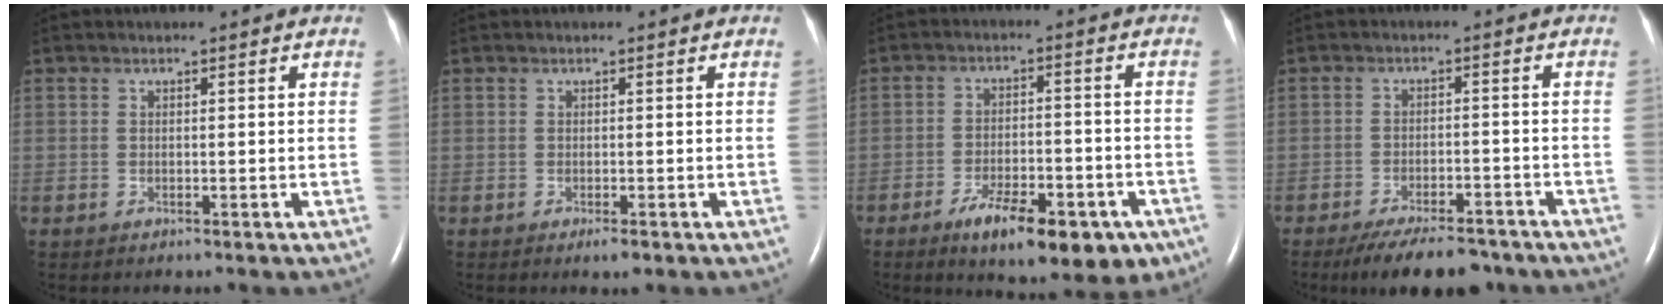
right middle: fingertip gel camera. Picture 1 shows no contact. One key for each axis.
{"total": 1.1, "fx": -0.6, "fy": 0.2, "fz": 0.9, "tx": -0.011, "ty": -0.002, "tz": -0.008}
{"total": 13.0, "fx": -7.9, "fy": 4.6, "fz": 9.3, "tx": -0.122, "ty": -0.001, "tz": -0.113}
{"total": 10.6, "fx": -9.0, "fy": 3.0, "fz": 4.9, "tx": -0.070, "ty": -0.007, "tz": -0.134}